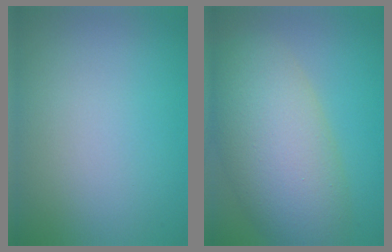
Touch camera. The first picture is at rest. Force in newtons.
{"total": 9.6, "press": 9.6, "slide": 0.4}